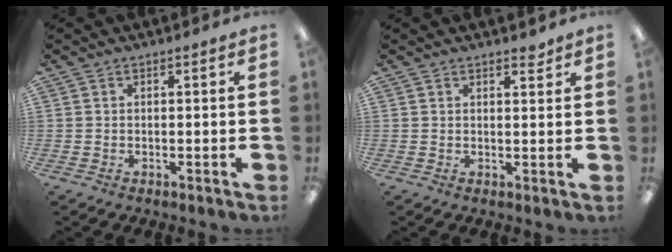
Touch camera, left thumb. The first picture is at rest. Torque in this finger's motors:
{"motor_torque": [-0.17, -0.06, -0.20, 0.08, 0.02]}